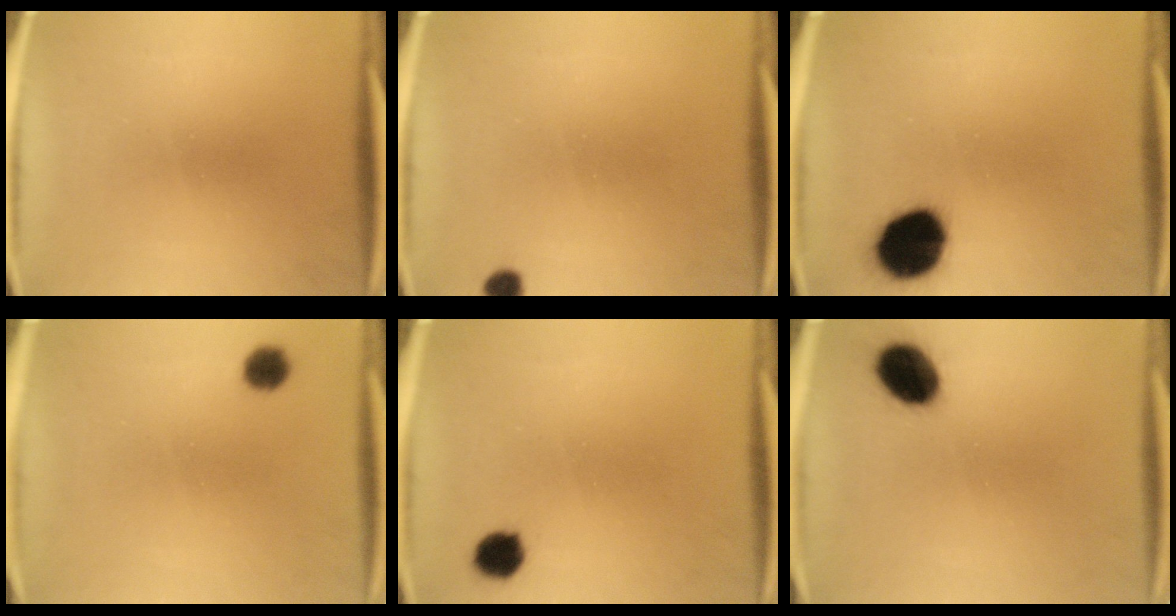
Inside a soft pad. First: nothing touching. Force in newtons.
{"total": 1.8}
{"total": 14.1}
{"total": 3.4}
{"total": 4.1}
{"total": 9.3}